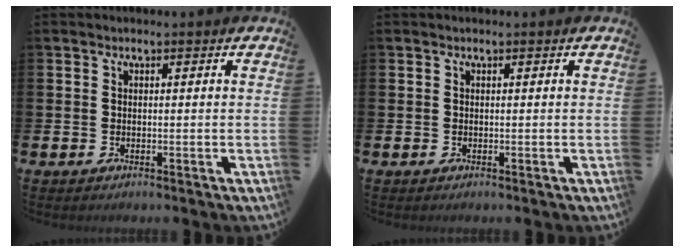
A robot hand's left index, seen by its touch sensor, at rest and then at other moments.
{"total": 0.0}